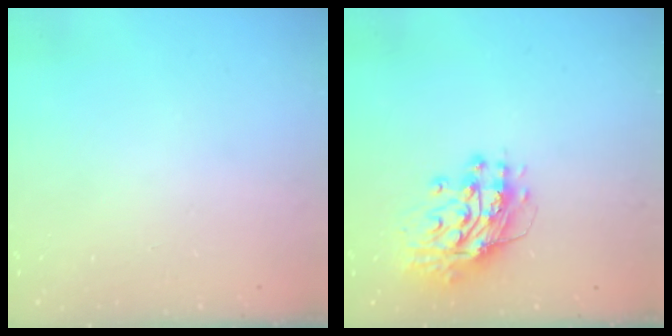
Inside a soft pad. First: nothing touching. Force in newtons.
{"total": 13.2, "press": 13.1, "slide": 1.2}